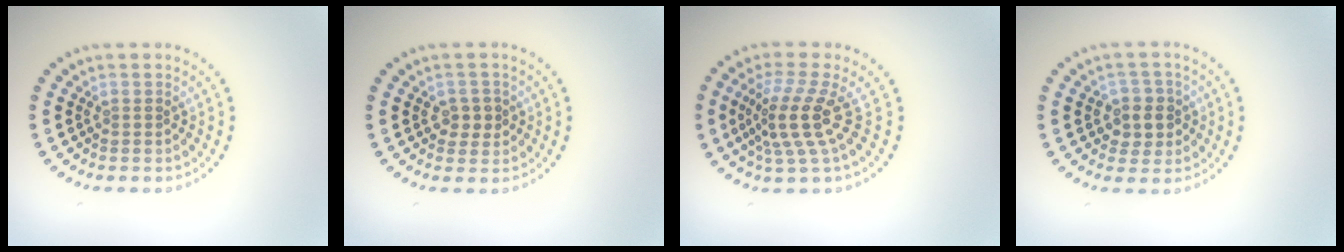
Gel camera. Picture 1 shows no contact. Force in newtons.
{"total": 1.9, "press": 1.8, "slide": 0.5}
{"total": 4.1, "press": 2.8, "slide": 2.9}
{"total": 2.6, "press": 2.5, "slide": 0.9}